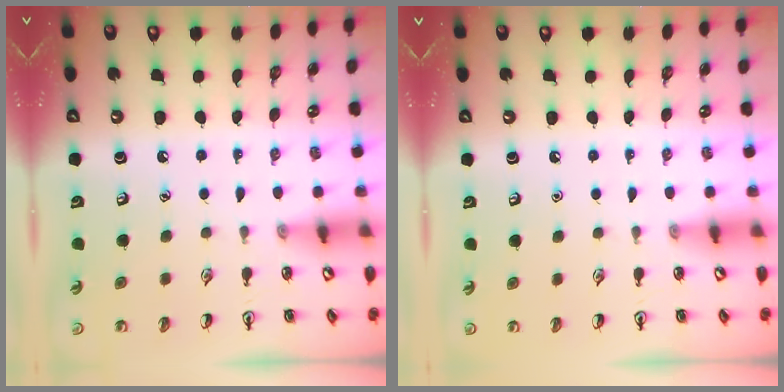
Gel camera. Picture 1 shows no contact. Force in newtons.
{"total": 0.0}